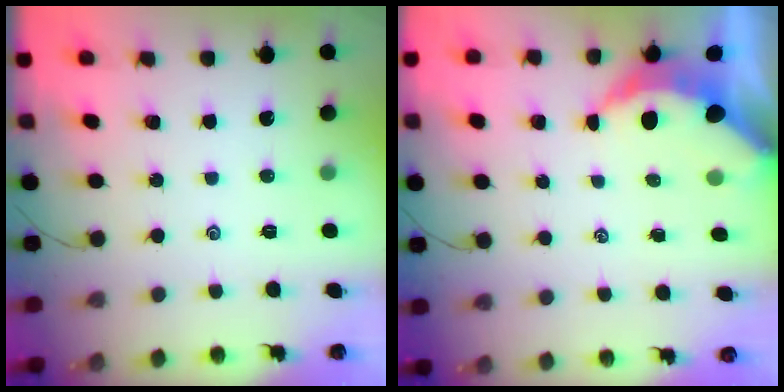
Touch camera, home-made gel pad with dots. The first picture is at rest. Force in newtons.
{"total": 5.2, "press": 5.1, "slide": 0.7}